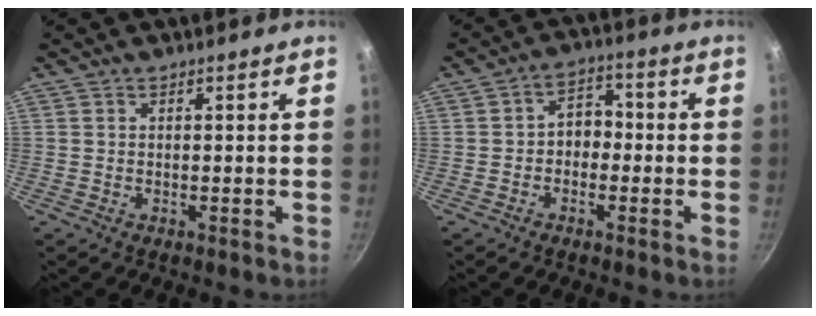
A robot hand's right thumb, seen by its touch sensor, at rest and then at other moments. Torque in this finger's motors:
{"motor_torque": [0.19, 0.06, -0.10, -0.10, 0.12]}